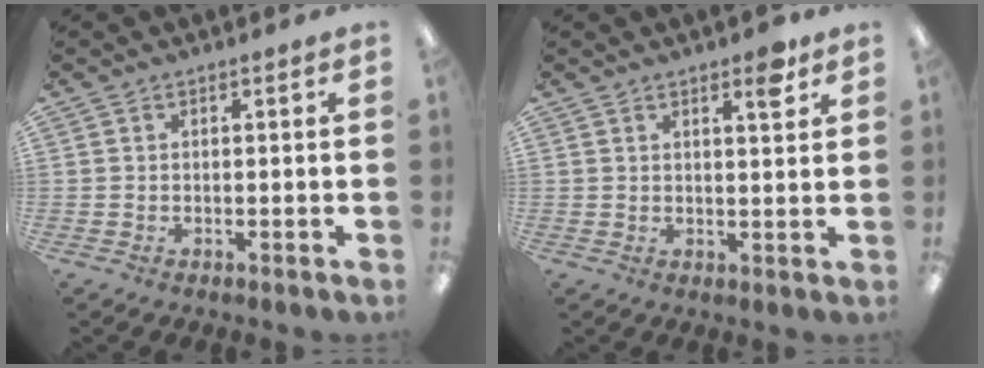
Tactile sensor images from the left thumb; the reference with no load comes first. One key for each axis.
{"total": 4.3, "fx": 3.0, "fy": 1.0, "fz": 2.9, "tx": -0.033, "ty": -0.014, "tz": 0.045}